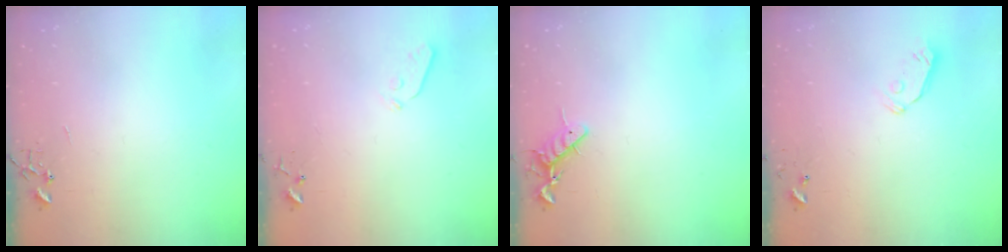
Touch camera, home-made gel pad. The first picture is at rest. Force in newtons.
{"total": 3.7, "press": 3.6, "slide": 0.6}
{"total": 8.6, "press": 8.5, "slide": 1.3}
{"total": 5.8, "press": 5.7, "slide": 0.9}